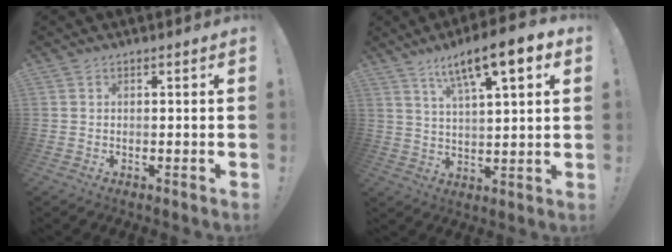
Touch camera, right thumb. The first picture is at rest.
{"total": 12.6, "force": [7.6, 2.6, 9.8], "torque": [-0.161, -0.034, 0.119]}